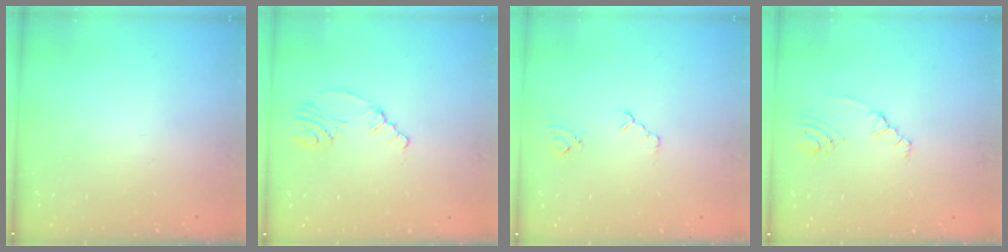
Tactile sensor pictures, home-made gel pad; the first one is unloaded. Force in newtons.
{"total": 2.2, "press": 1.9, "slide": 1.0}
{"total": 2.3, "press": 2.2, "slide": 0.4}
{"total": 2.1, "press": 1.8, "slide": 1.1}